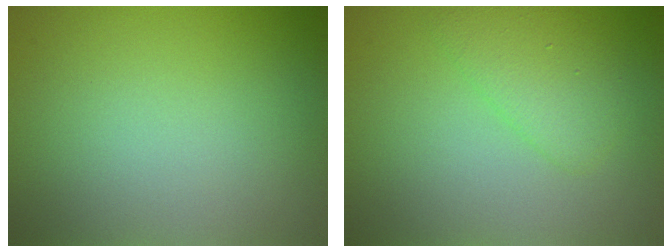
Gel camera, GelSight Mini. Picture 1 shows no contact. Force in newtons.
{"total": 3.0, "press": 3.0, "slide": 0.2}